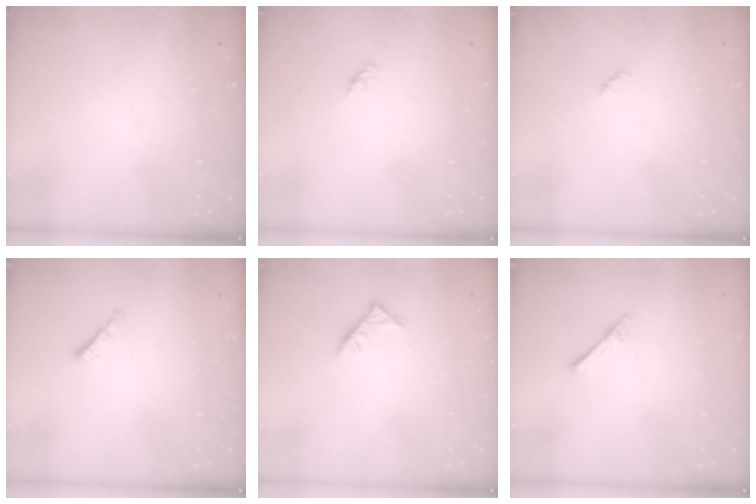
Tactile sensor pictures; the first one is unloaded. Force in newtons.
{"total": 0.0}
{"total": 2.4, "press": 2.4, "slide": 0.5}
{"total": 1.2, "press": 1.1, "slide": 0.5}
{"total": 3.4, "press": 3.3, "slide": 0.8}
{"total": 2.3, "press": 2.3, "slide": 0.2}